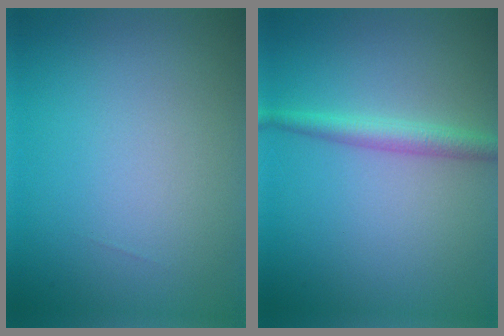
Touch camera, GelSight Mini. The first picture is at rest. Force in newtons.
{"total": 2.2, "press": 2.2, "slide": 0.1}